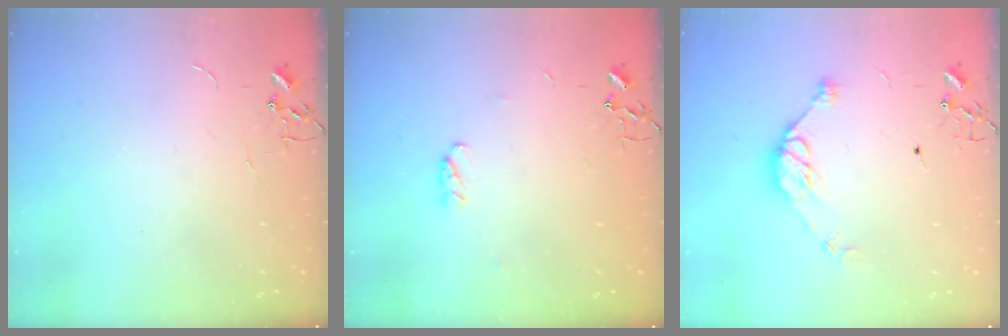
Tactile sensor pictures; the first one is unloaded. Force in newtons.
{"total": 3.4, "press": 3.3, "slide": 0.8}
{"total": 9.6, "press": 9.6, "slide": 0.8}